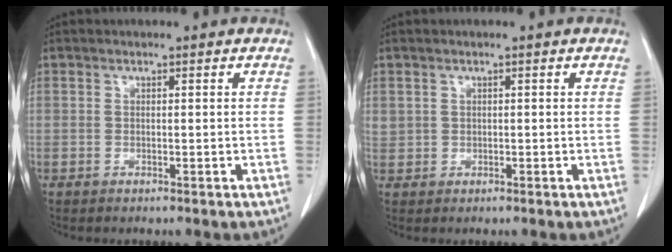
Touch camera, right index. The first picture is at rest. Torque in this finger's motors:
{"motor_torque": [0.63, -0.04, 0.25, 0.07]}